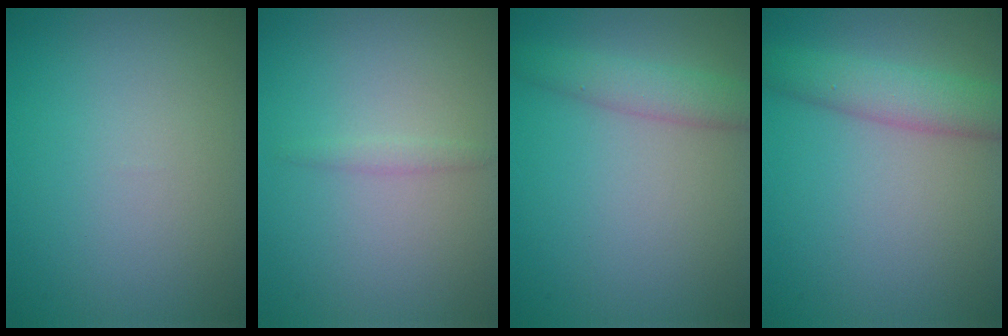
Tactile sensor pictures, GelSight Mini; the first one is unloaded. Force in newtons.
{"total": 0.7, "press": 0.7, "slide": 0.0}
{"total": 2.9, "press": 2.9, "slide": 0.1}
{"total": 4.2, "press": 4.2, "slide": 0.1}